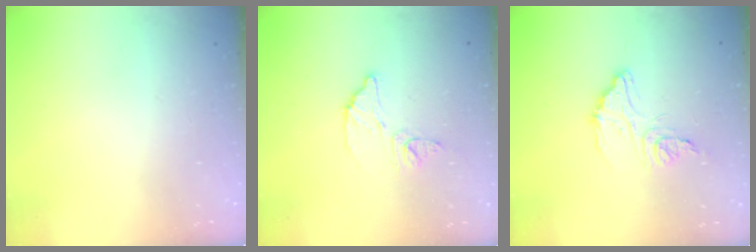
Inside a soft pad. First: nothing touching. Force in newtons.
{"total": 10.7, "press": 10.6, "slide": 0.7}
{"total": 13.1, "press": 13.1, "slide": 0.5}